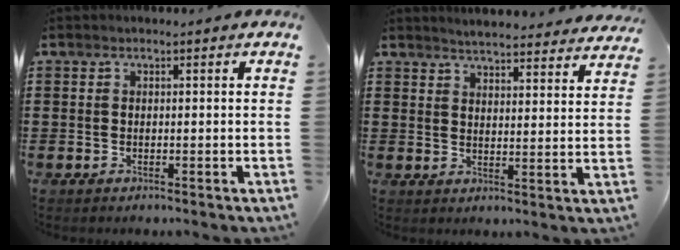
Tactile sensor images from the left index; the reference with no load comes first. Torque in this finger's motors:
{"motor_torque": [0.14, -0.16, 0.03, 0.01]}